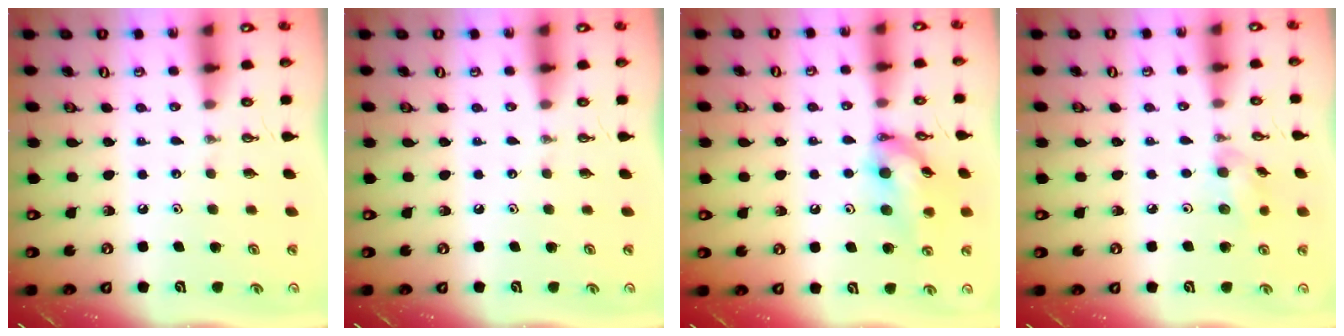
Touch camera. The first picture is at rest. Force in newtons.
{"total": 0.0}
{"total": 13.6, "press": 13.6, "slide": 1.5}
{"total": 5.7, "press": 5.7, "slide": 0.8}